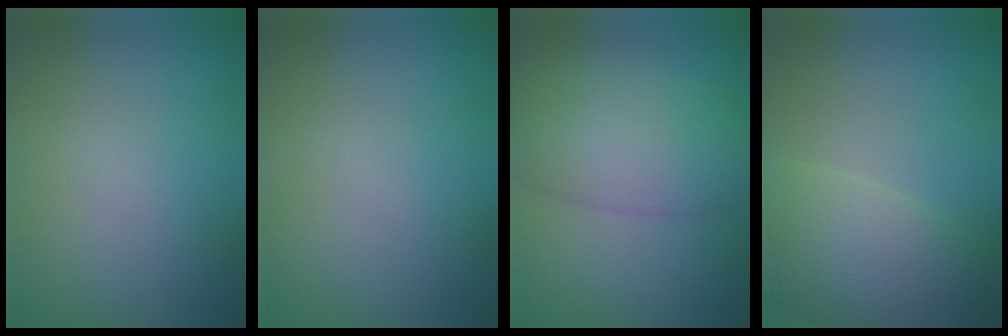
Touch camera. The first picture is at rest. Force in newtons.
{"total": 0.0}
{"total": 7.4, "press": 7.4, "slide": 0.2}
{"total": 7.9, "press": 7.8, "slide": 0.8}